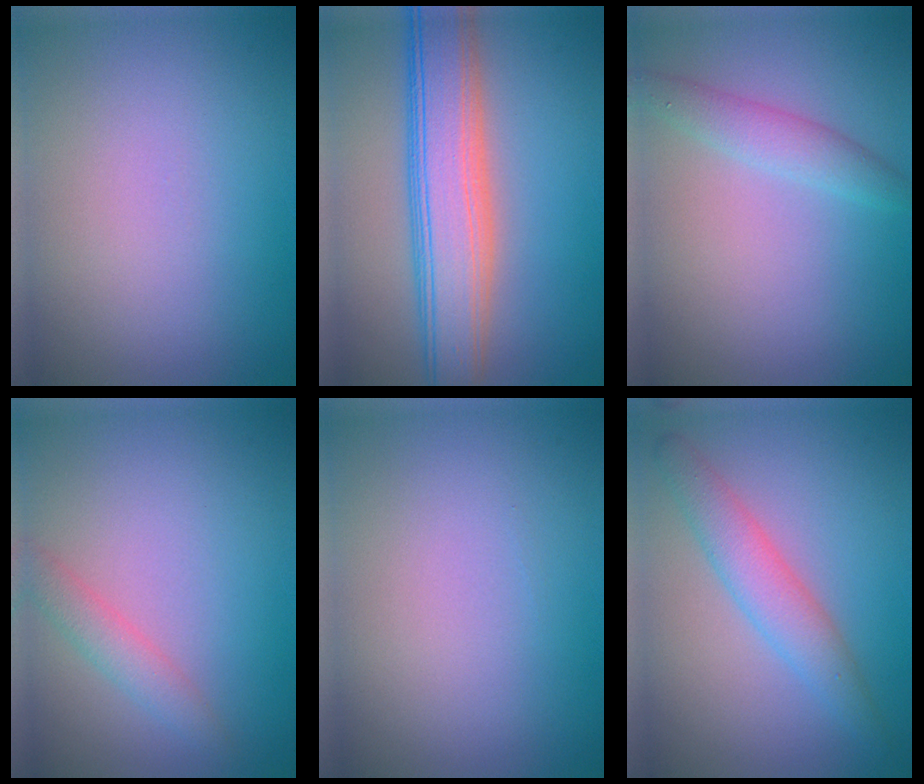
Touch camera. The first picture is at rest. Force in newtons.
{"total": 8.1, "press": 8.1, "slide": 0.5}
{"total": 2.3, "press": 2.3, "slide": 0.0}
{"total": 2.1, "press": 2.1, "slide": 0.1}
{"total": 0.0}
{"total": 3.4, "press": 3.4, "slide": 0.1}